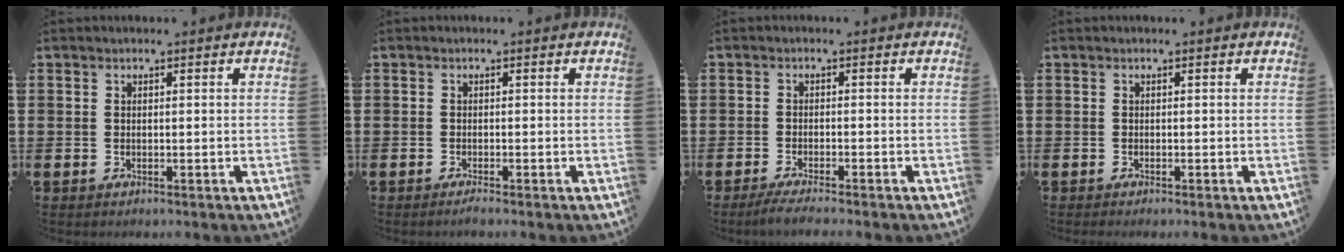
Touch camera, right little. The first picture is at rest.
{"total": 0.7, "force": [-0.5, 0.0, 0.5], "torque": [-0.008, -0.004, -0.010]}
{"total": 1.9, "force": [-1.5, 0.0, 1.2], "torque": [-0.019, 0.000, -0.027]}
{"total": 0.0}